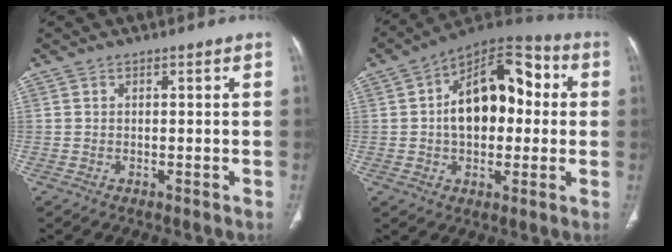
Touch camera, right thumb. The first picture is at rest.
{"total": 17.8, "force": [1.7, 10.9, 14.0], "torque": [-0.175, 0.038, 0.019]}